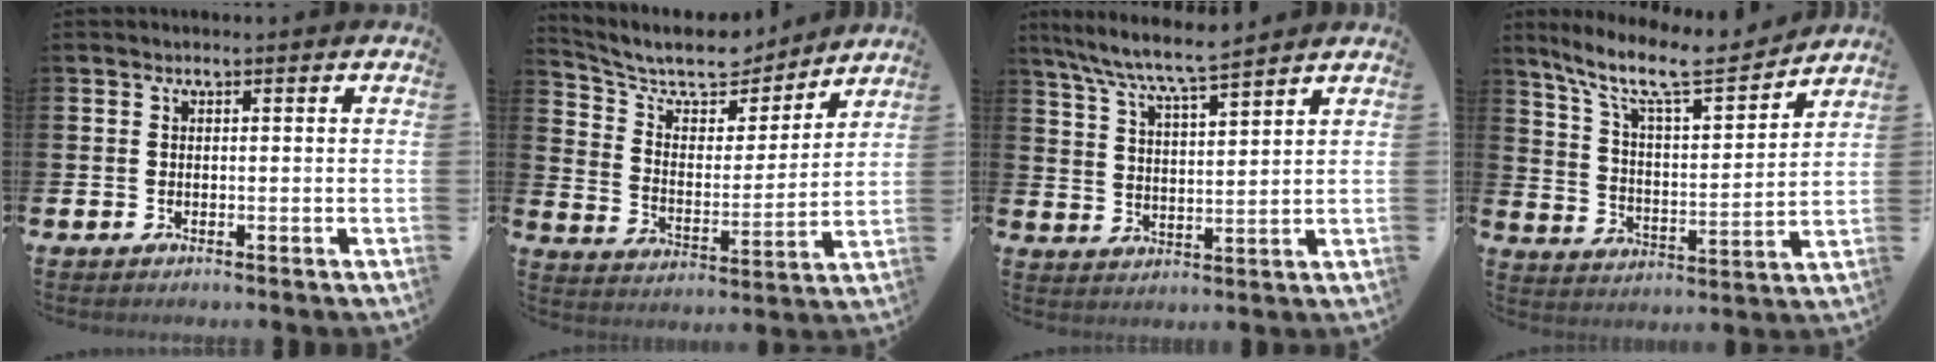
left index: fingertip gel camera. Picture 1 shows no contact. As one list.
[{"total": 9.9, "force": [8.6, 3.6, 3.2], "torque": [-0.091, -0.064, 0.146]}, {"total": 7.5, "force": [7.0, 0.3, 2.7], "torque": [-0.081, -0.037, 0.123]}, {"total": 10.6, "force": [9.0, 2.0, 5.3], "torque": [-0.121, -0.057, 0.149]}]